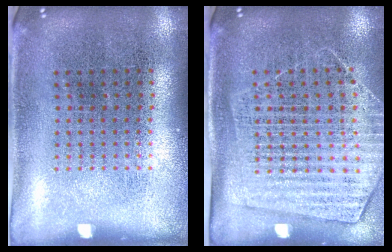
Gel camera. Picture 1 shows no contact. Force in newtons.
{"total": 1.6, "press": 1.4, "slide": 0.7}